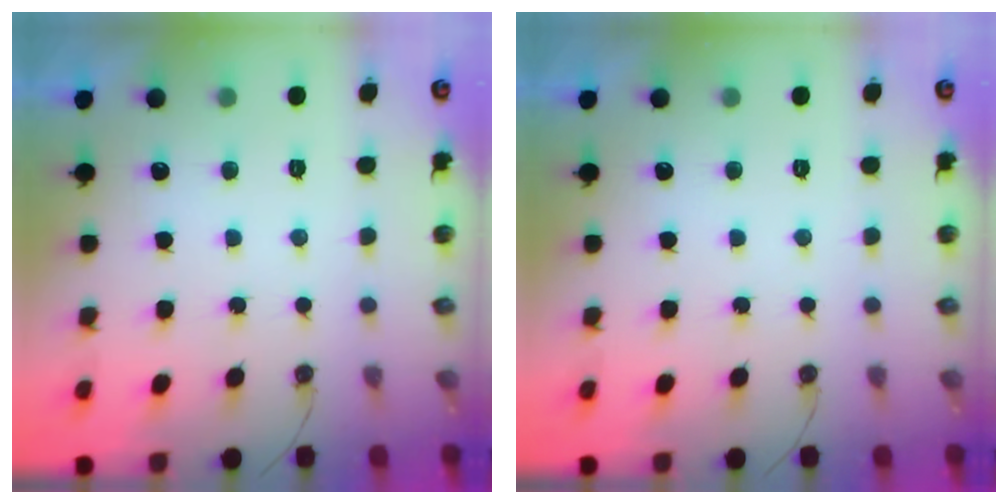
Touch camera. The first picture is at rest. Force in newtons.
{"total": 0.0}